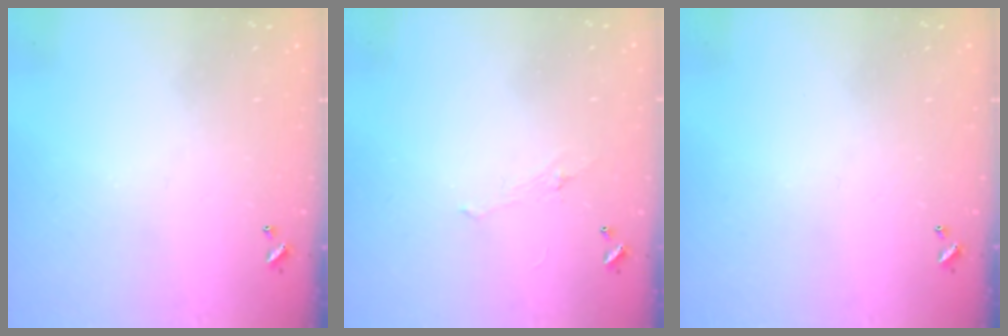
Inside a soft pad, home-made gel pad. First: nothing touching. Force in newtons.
{"total": 0.9, "press": 0.5, "slide": 0.7}
{"total": 0.0}